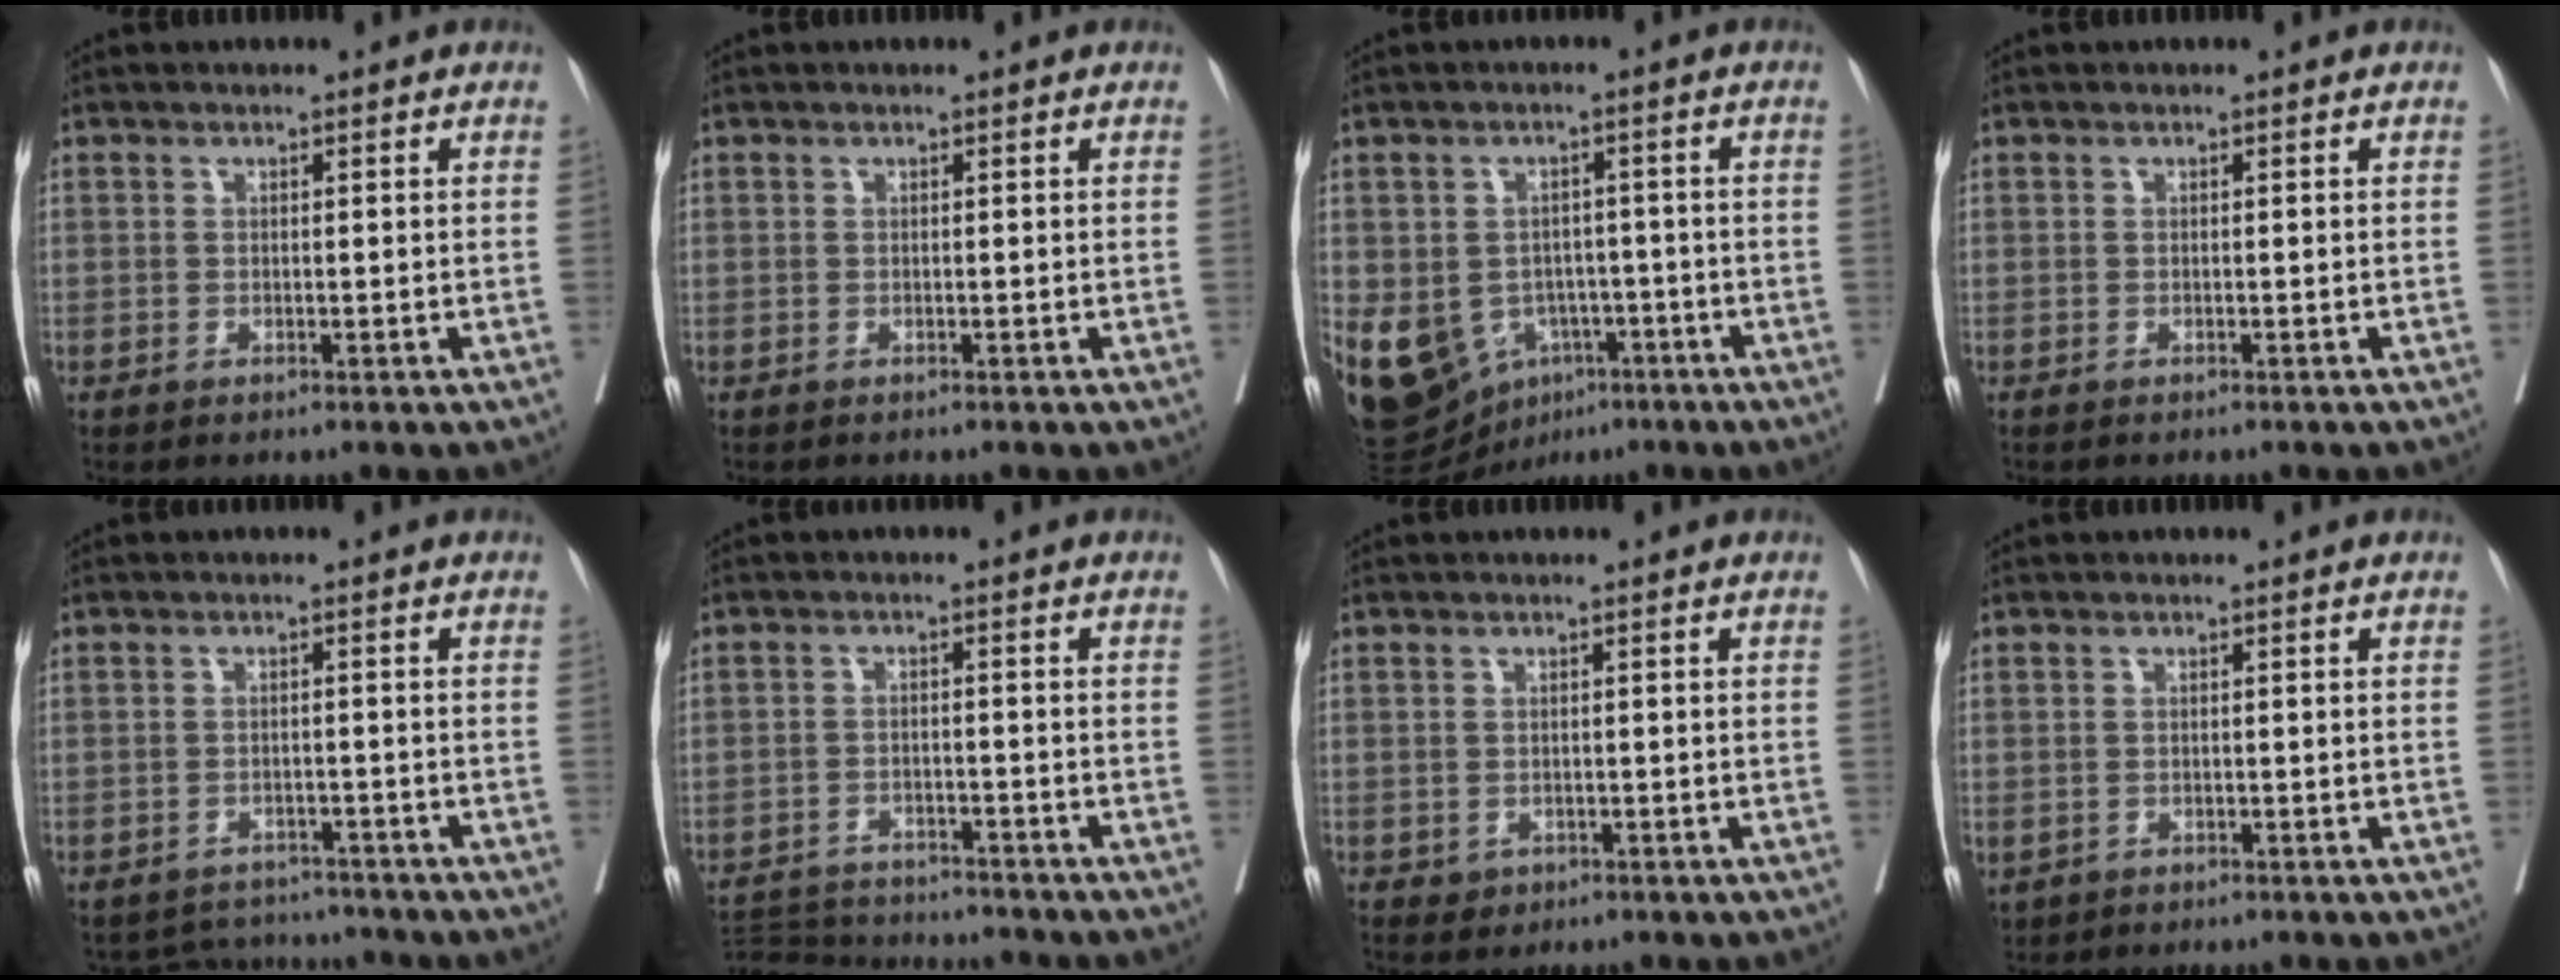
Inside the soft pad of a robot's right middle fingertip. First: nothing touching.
{"total": 0.0}
{"total": 15.3, "force": [-6.5, 11.5, 7.8], "torque": [-0.175, 0.011, -0.088]}
{"total": 2.3, "force": [-2.0, 0.0, 1.0], "torque": [-0.010, 0.001, -0.024]}
{"total": 6.3, "force": [-6.1, 1.3, -0.5], "torque": [0.011, 0.015, -0.084]}
{"total": 11.7, "force": [-11.3, 1.5, 2.6], "torque": [-0.048, 0.004, -0.166]}
{"total": 1.6, "force": [-0.8, 1.4, 0.5], "torque": [-0.005, 0.004, -0.005]}
{"total": 2.5, "force": [-1.2, 1.7, 1.3], "torque": [-0.033, -0.002, -0.013]}